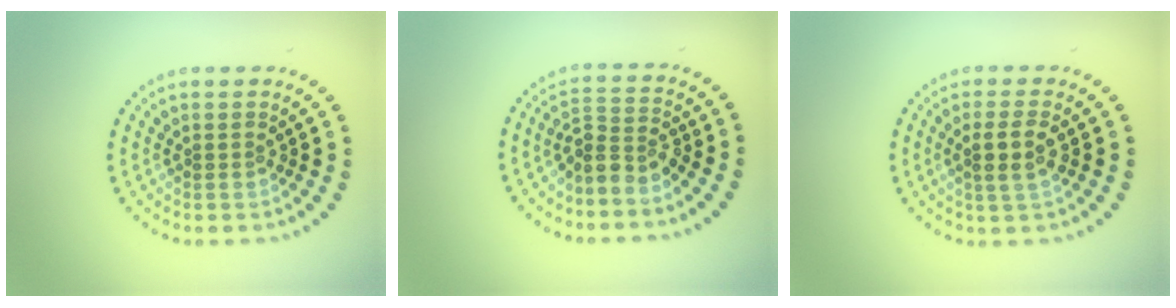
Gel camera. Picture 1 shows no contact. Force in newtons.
{"total": 2.6, "press": 2.0, "slide": 1.7}
{"total": 2.2, "press": 2.0, "slide": 1.0}